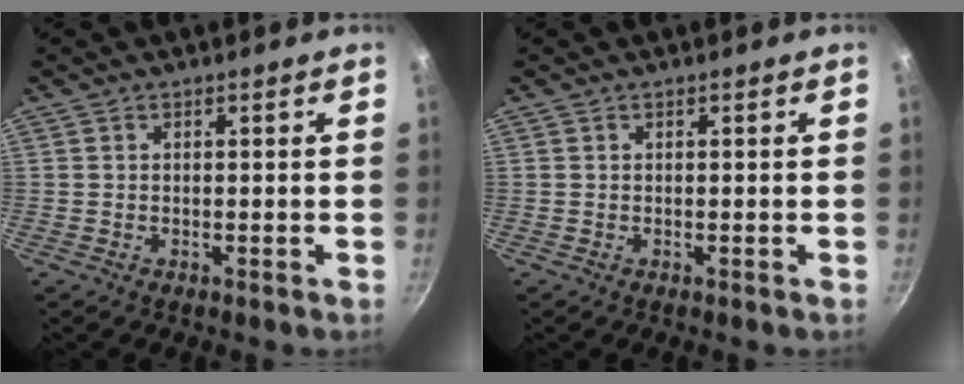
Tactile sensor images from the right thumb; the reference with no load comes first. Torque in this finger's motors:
{"motor_torque": [-0.01, 0.01, 0.00, 0.00, 0.00]}